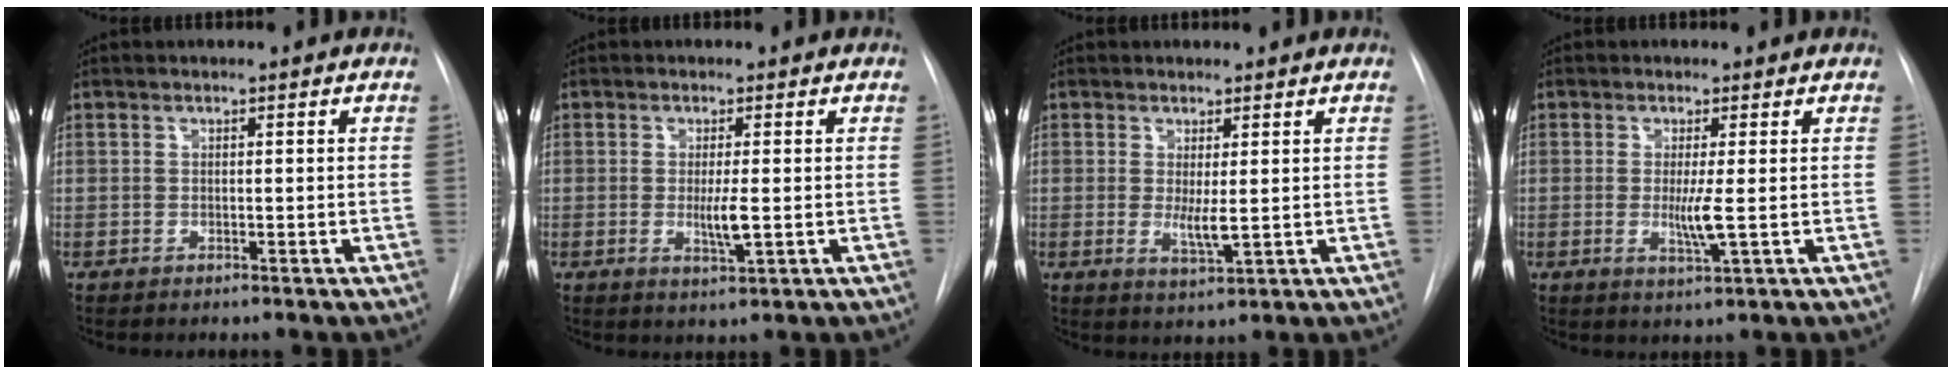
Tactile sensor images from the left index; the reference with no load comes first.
{"total": 3.3, "force": [-0.2, 0.3, 3.2], "torque": [-0.060, -0.007, -0.003]}
{"total": 3.2, "force": [0.3, 0.5, 3.1], "torque": [-0.058, -0.011, 0.012]}
{"total": 3.5, "force": [-0.1, -0.2, 3.5], "torque": [-0.073, -0.010, 0.000]}